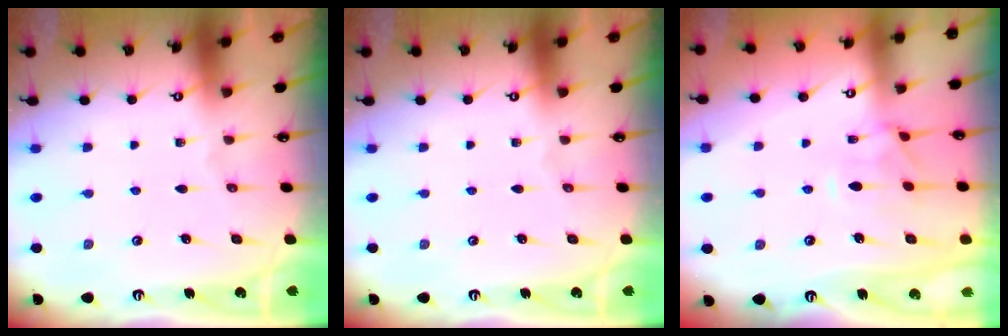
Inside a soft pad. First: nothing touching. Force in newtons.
{"total": 0.0}
{"total": 1.9, "press": 1.7, "slide": 0.9}